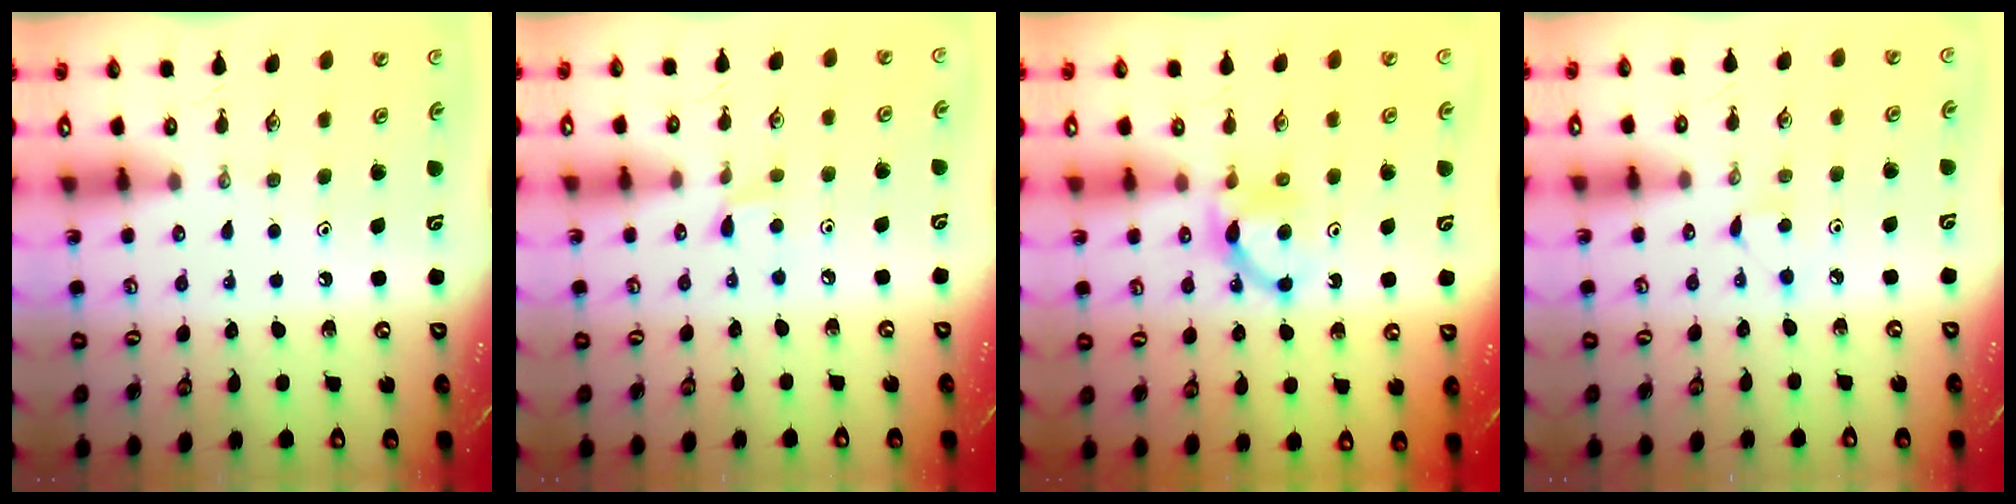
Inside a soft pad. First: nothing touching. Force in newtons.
{"total": 5.8, "press": 5.8, "slide": 0.5}
{"total": 5.9, "press": 5.8, "slide": 0.8}
{"total": 3.2, "press": 3.1, "slide": 0.4}